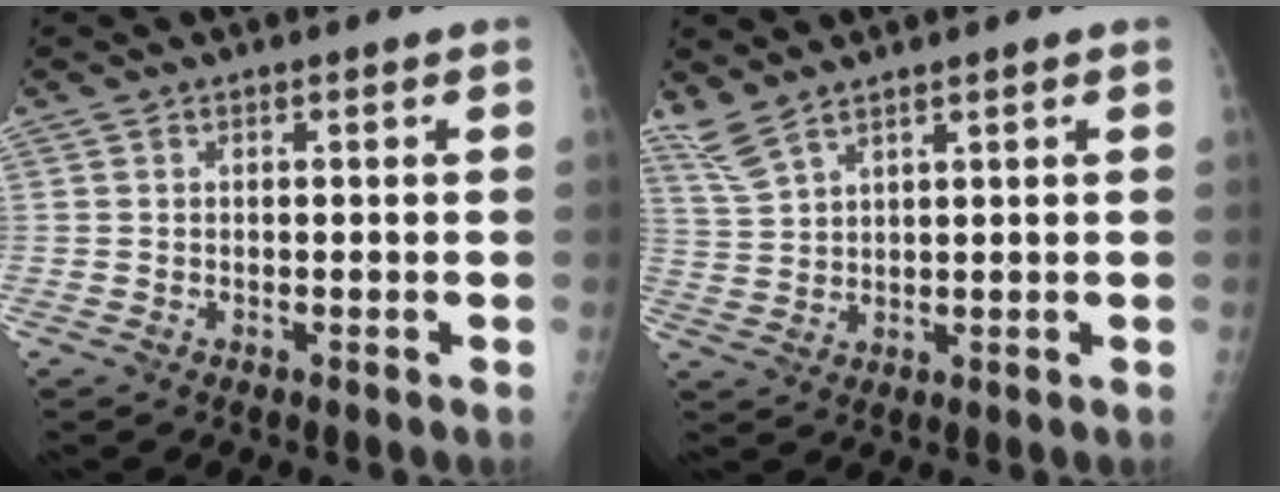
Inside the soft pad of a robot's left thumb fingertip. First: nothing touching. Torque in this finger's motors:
{"motor_torque": [2.95, 1.05, 1.10, -1.67, 0.48]}